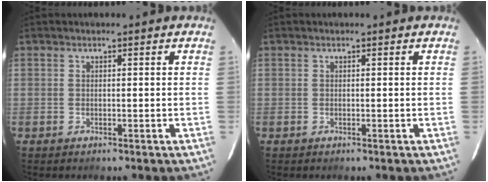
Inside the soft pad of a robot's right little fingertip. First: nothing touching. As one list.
[{"total": 0.0}]